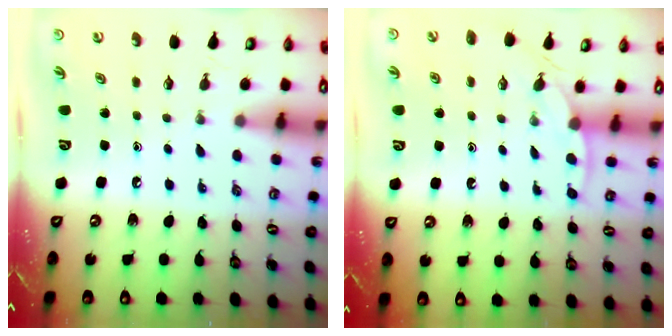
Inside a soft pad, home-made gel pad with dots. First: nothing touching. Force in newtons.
{"total": 2.9, "press": 2.9, "slide": 0.4}